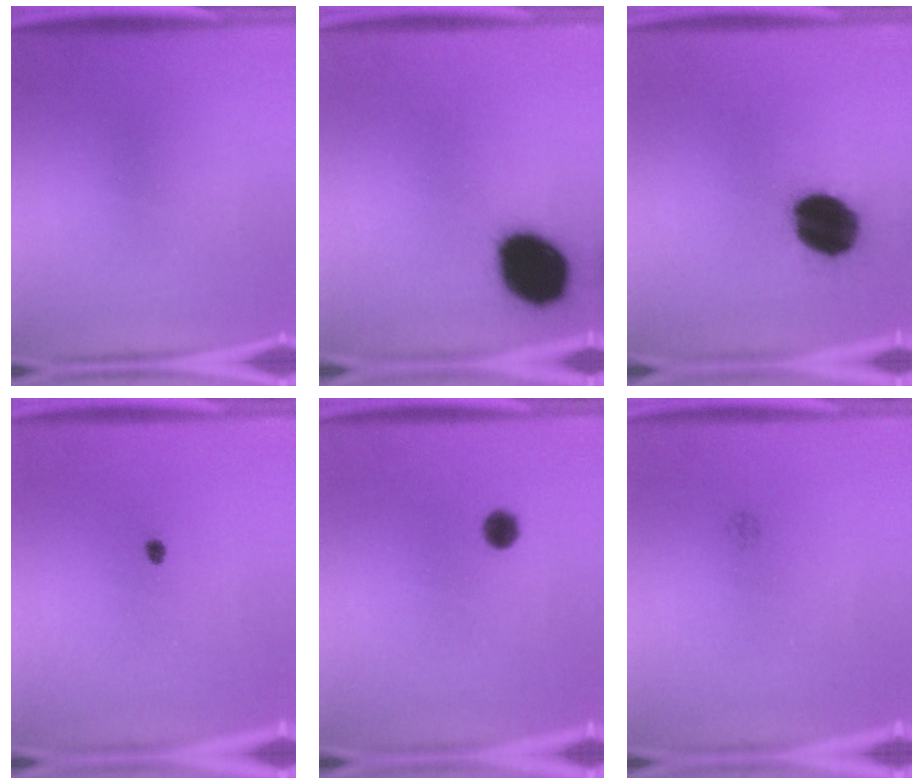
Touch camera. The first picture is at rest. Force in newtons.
{"total": 18.3}
{"total": 17.1}
{"total": 1.0}
{"total": 2.5}
{"total": 1.0}